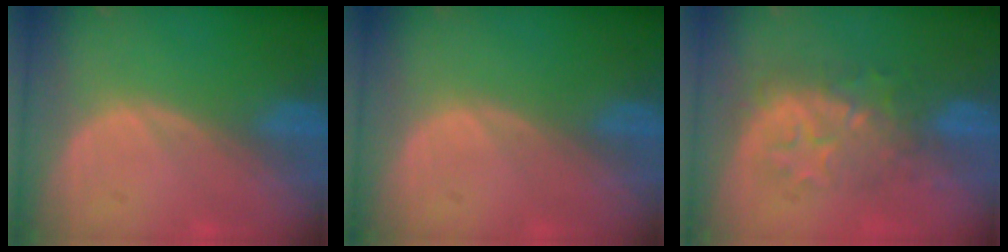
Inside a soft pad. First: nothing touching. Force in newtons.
{"total": 0.0}
{"total": 7.9, "press": 7.4, "slide": 2.7}